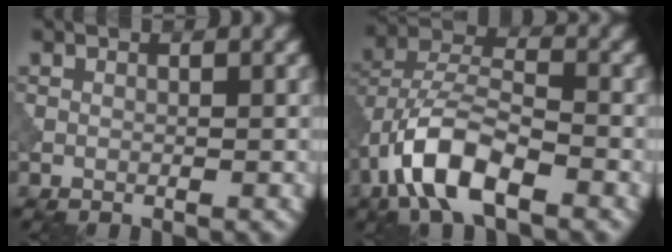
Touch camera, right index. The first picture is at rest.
{"total": 8.0, "force": [-4.2, 3.4, 5.9], "torque": [-0.111, 0.008, -0.088]}